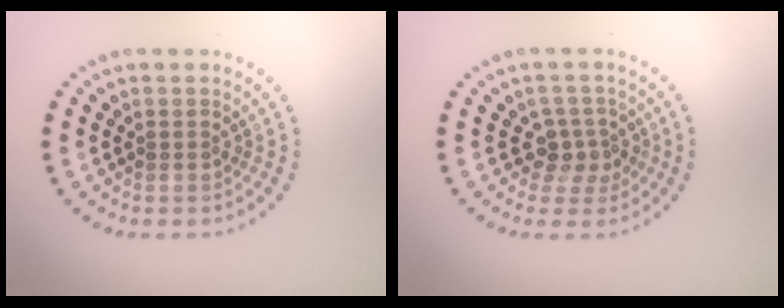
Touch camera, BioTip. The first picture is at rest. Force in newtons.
{"total": 2.5, "press": 1.9, "slide": 1.6}